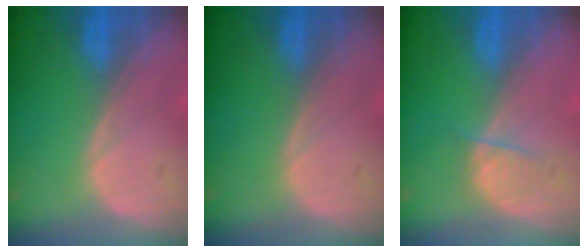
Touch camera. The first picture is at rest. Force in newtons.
{"total": 0.0}
{"total": 2.1, "press": 2.1, "slide": 0.3}